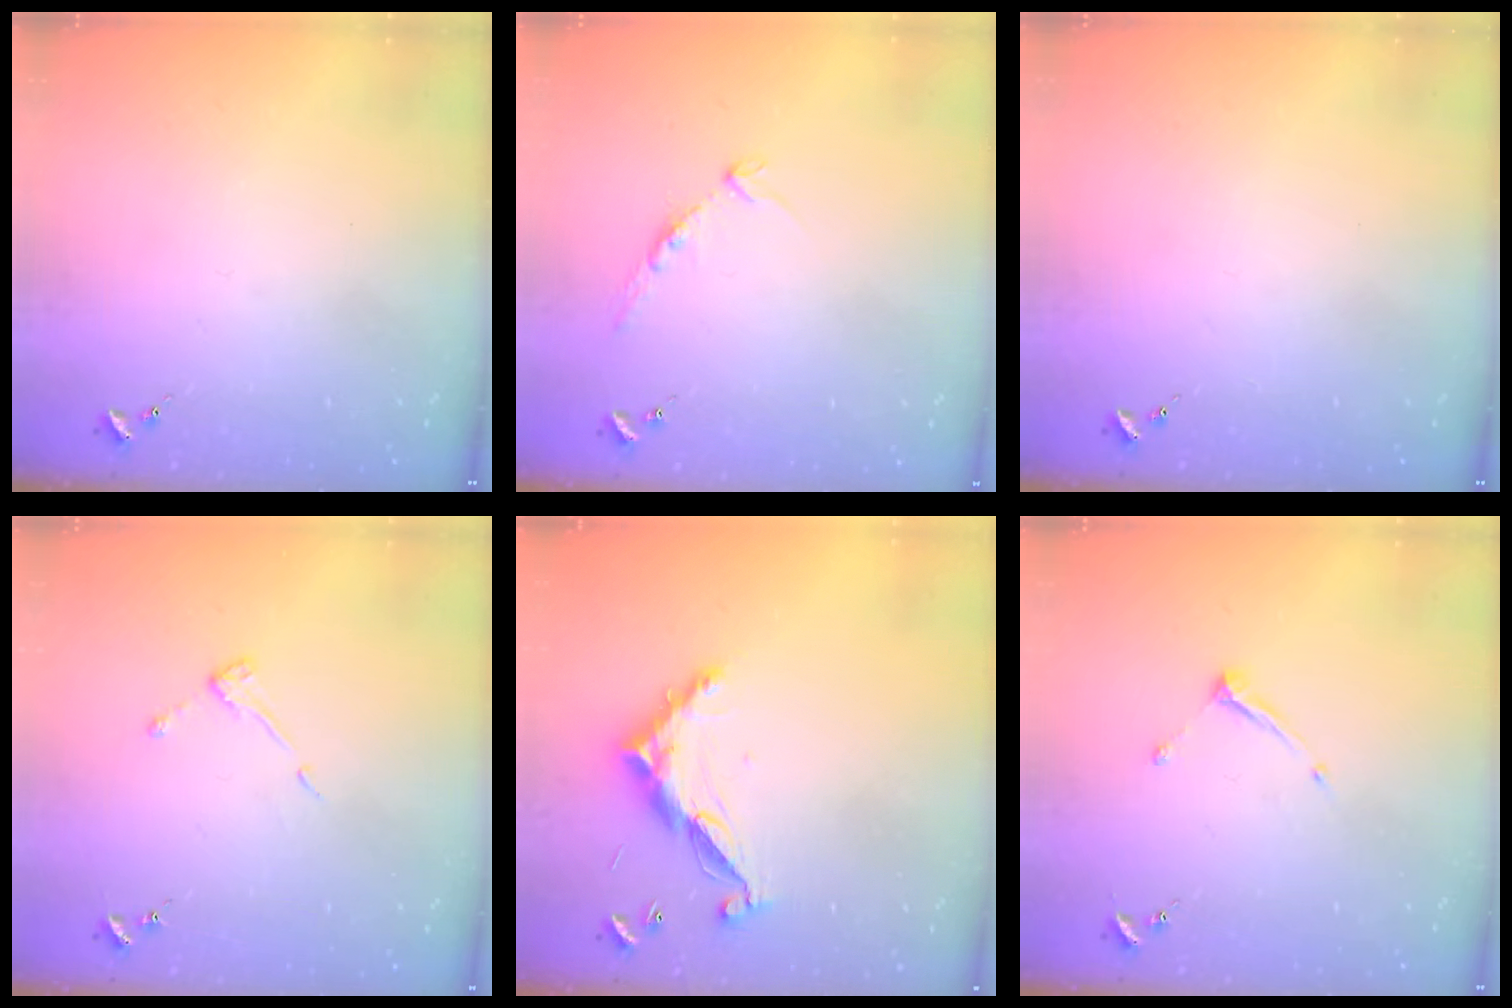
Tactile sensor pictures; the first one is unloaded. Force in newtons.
{"total": 8.3, "press": 8.2, "slide": 0.9}
{"total": 0.0}
{"total": 4.7, "press": 4.7, "slide": 0.6}
{"total": 11.5, "press": 11.5, "slide": 0.4}
{"total": 6.6, "press": 6.6, "slide": 0.3}